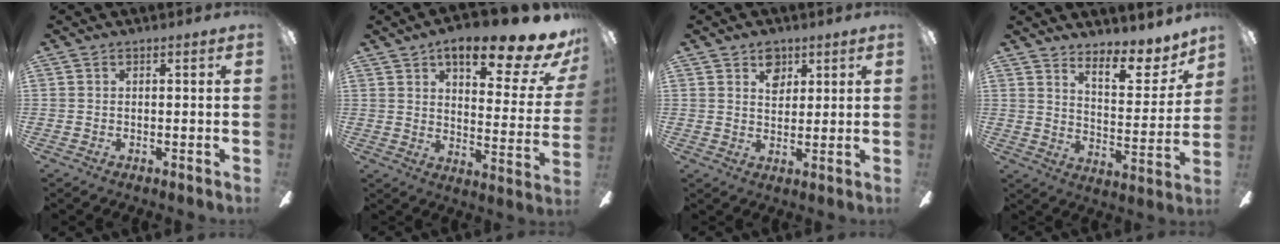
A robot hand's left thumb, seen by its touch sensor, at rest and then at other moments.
{"total": 17.9, "force": [12.1, 5.3, 12.1], "torque": [-0.172, -0.075, 0.190]}
{"total": 5.5, "force": [3.4, 3.6, 2.4], "torque": [-0.018, -0.011, 0.055]}
{"total": 10.5, "force": [8.7, 3.2, 4.9], "torque": [-0.058, -0.075, 0.151]}